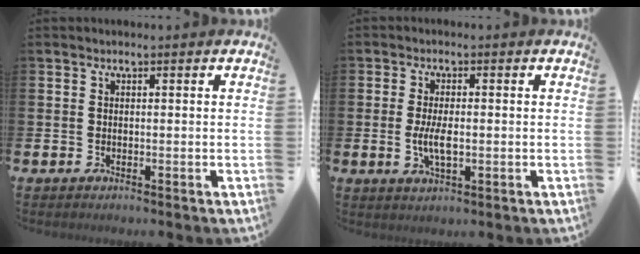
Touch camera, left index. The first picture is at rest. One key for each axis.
{"total": 4.0, "fx": -0.4, "fy": 1.7, "fz": 3.6, "tx": -0.071, "ty": 0.000, "tz": -0.010}